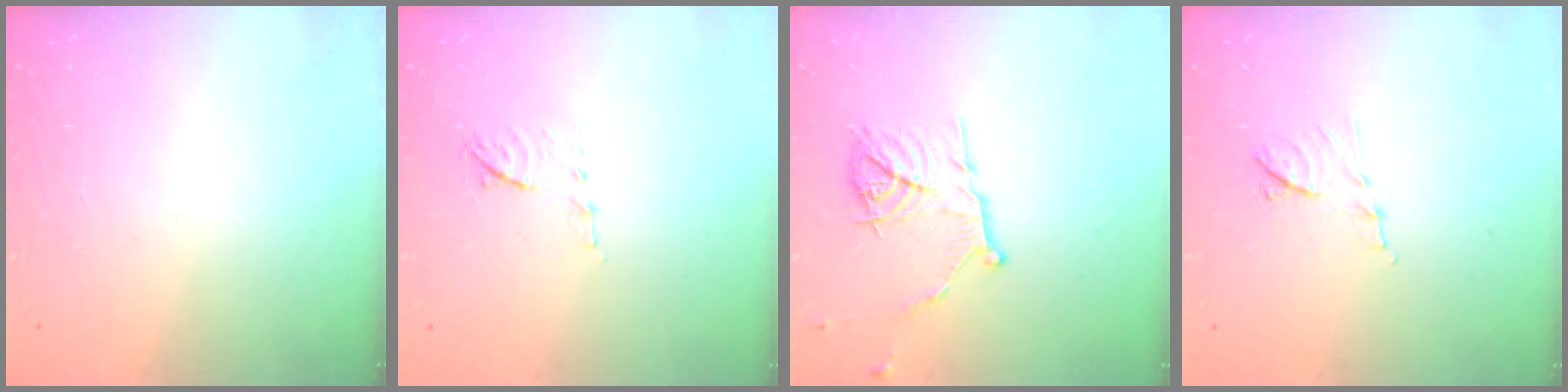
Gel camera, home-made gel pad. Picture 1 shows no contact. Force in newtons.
{"total": 6.8, "press": 6.8, "slide": 0.9}
{"total": 11.2, "press": 11.2, "slide": 0.8}
{"total": 7.4, "press": 7.4, "slide": 0.4}